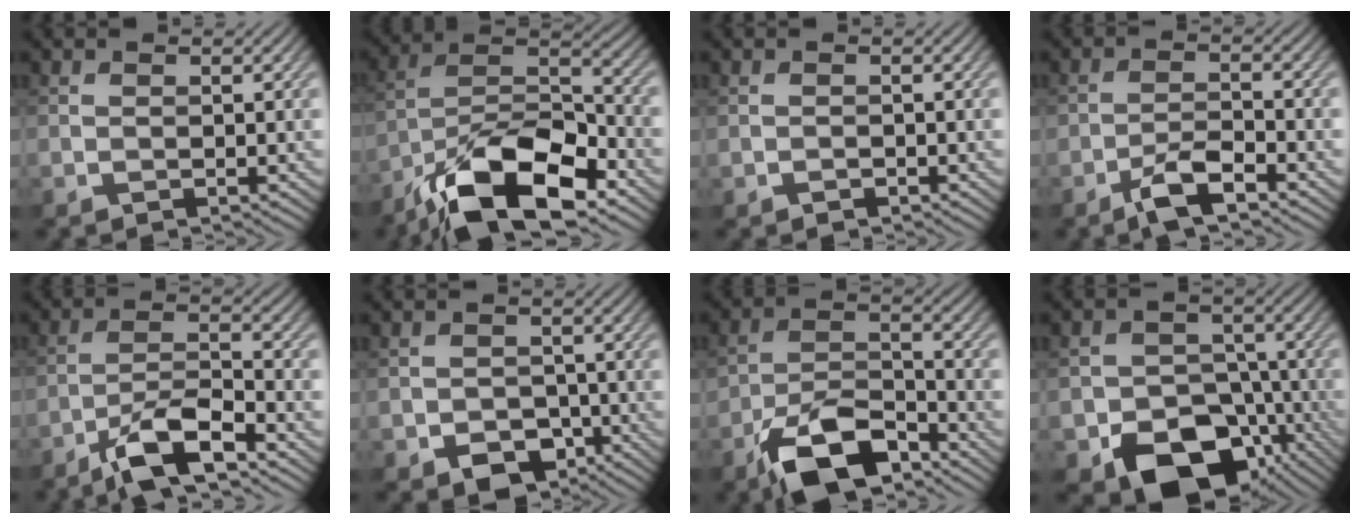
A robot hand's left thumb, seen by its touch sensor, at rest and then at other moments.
{"total": 15.3, "force": [-10.0, 5.7, 10.0], "torque": [-0.185, -0.006, -0.196]}
{"total": 0.6, "force": [-0.4, 0.4, 0.2], "torque": [-0.003, -0.003, -0.006]}
{"total": 4.5, "force": [-3.1, 1.3, 3.1], "torque": [-0.060, 0.004, -0.064]}
{"total": 7.9, "force": [-5.3, 2.0, 5.6], "torque": [-0.105, 0.005, -0.103]}
{"total": 5.6, "force": [-2.8, 4.1, 2.5], "torque": [-0.048, -0.019, -0.040]}
{"total": 10.7, "force": [-6.9, 4.9, 6.6], "torque": [-0.120, -0.006, -0.135]}
{"total": 14.1, "force": [-7.7, 9.6, 6.9], "torque": [-0.102, -0.037, -0.121]}